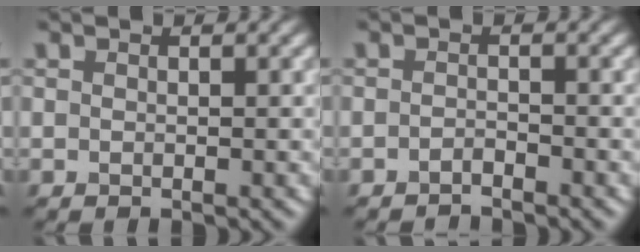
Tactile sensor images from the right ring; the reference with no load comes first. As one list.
[{"total": 1.1, "force": [-1.1, 0.2, 0.3], "torque": [-0.004, 0.003, -0.020]}]